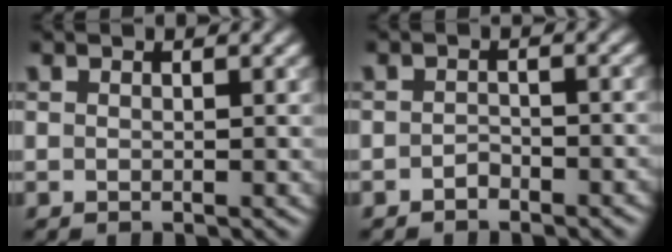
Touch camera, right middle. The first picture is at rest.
{"total": 1.4, "force": [-1.0, 0.7, 0.5], "torque": [-0.009, 0.004, -0.017]}